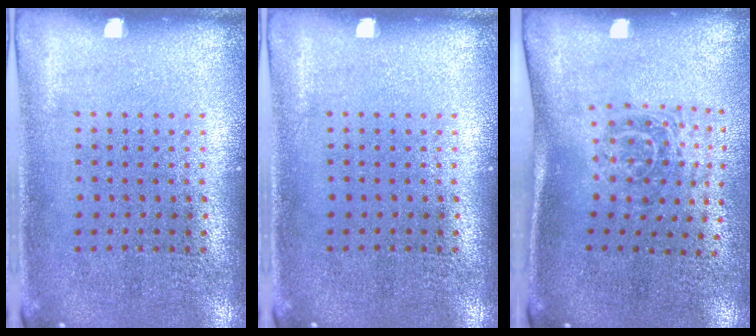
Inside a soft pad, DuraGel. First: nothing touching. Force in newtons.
{"total": 0.0}
{"total": 1.7, "press": 1.1, "slide": 1.3}